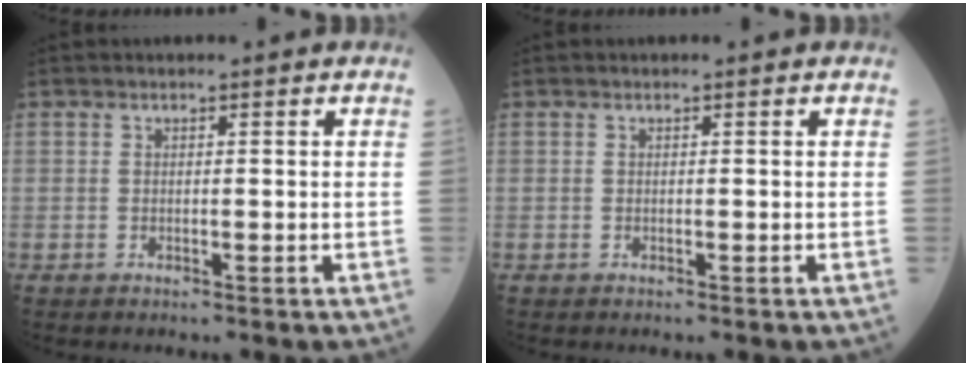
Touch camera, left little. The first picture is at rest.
{"total": 0.0}